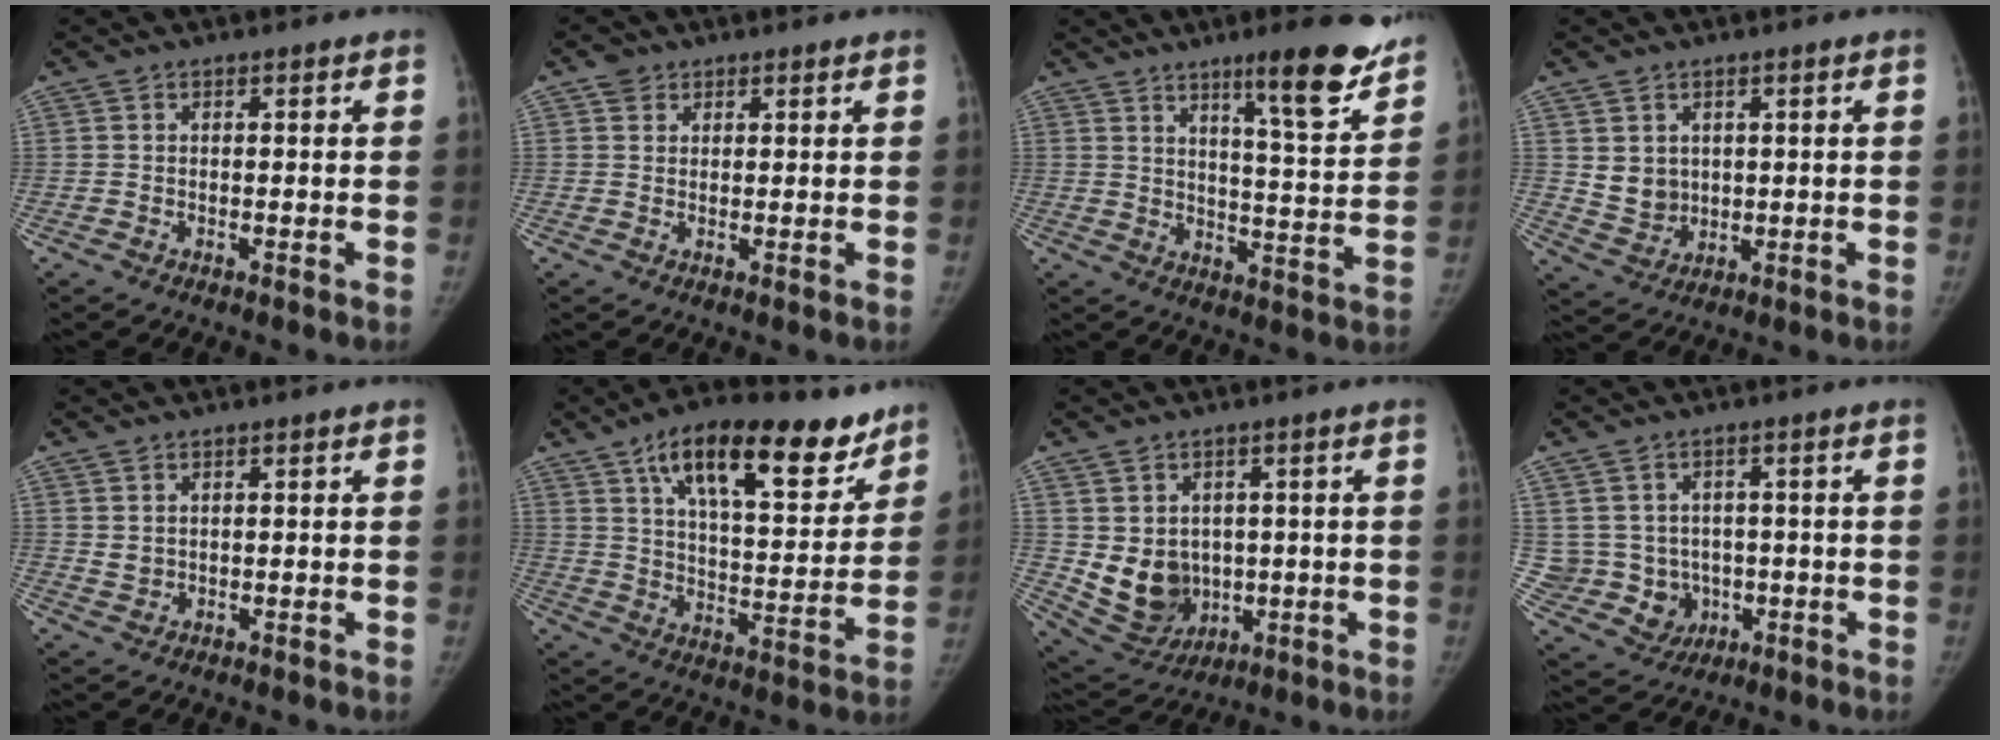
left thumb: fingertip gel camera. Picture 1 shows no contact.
{"total": 2.6, "force": [1.6, 2.0, 0.5], "torque": [0.007, -0.007, 0.022]}
{"total": 14.1, "force": [9.9, 1.9, 9.9], "torque": [-0.116, -0.064, 0.148]}
{"total": 5.3, "force": [1.7, 4.5, 2.2], "torque": [-0.023, -0.018, 0.049]}
{"total": 1.9, "force": [1.3, 1.0, 0.9], "torque": [-0.010, -0.013, 0.030]}
{"total": 22.1, "force": [13.8, 8.8, 14.9], "torque": [-0.187, -0.047, 0.219]}
{"total": 10.5, "force": [0.0, 8.8, 5.8], "torque": [-0.068, -0.012, 0.033]}
{"total": 9.2, "force": [-0.1, 8.7, 3.2], "torque": [-0.037, 0.007, 0.024]}